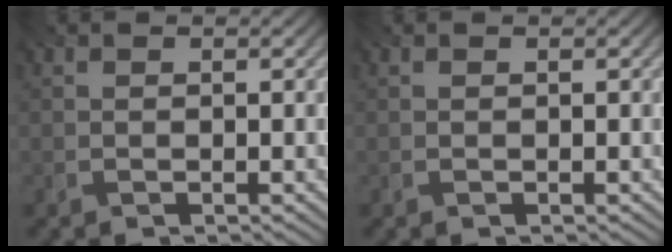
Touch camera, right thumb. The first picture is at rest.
{"total": 0.0}